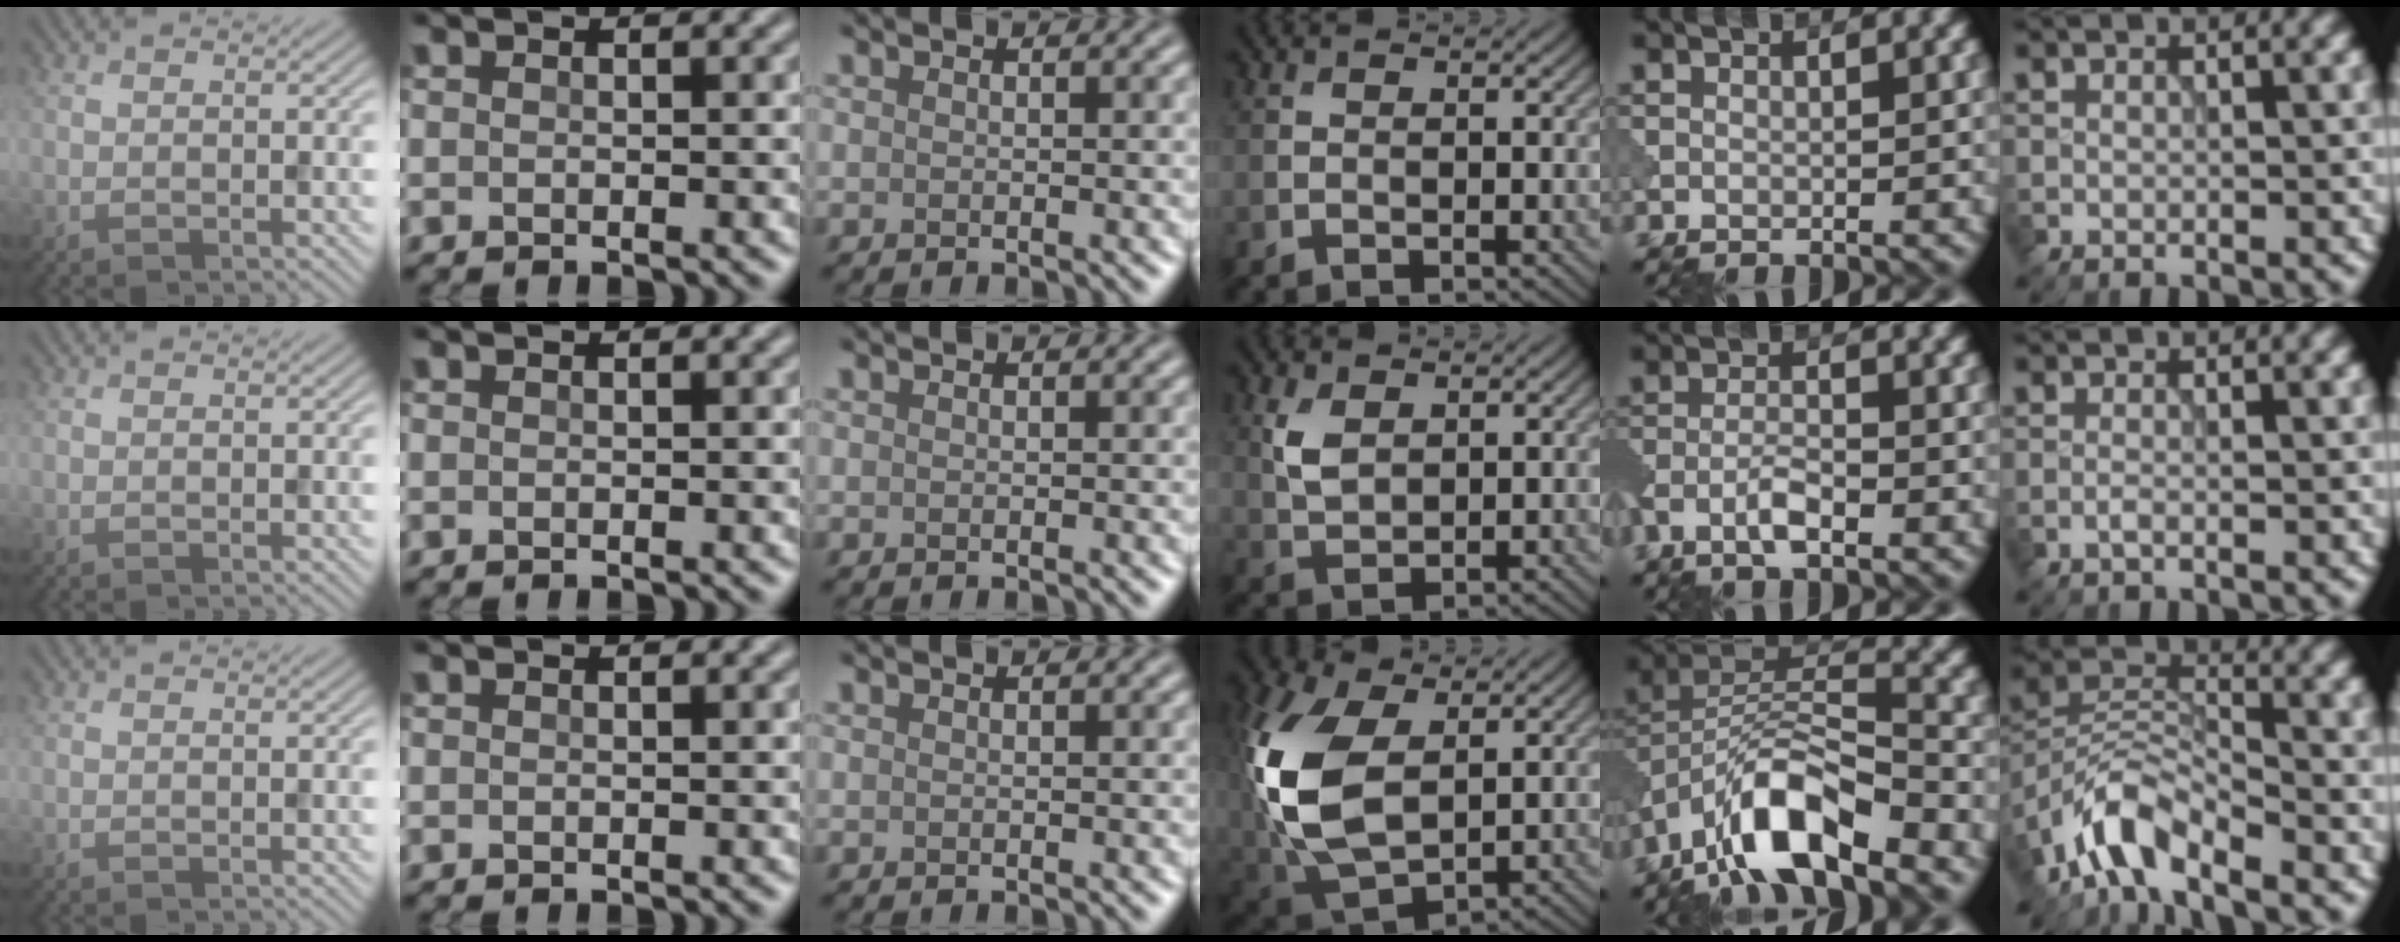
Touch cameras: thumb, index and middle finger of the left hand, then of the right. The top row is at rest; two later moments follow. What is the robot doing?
{"motion": "wipe", "object": "makeup brush"}